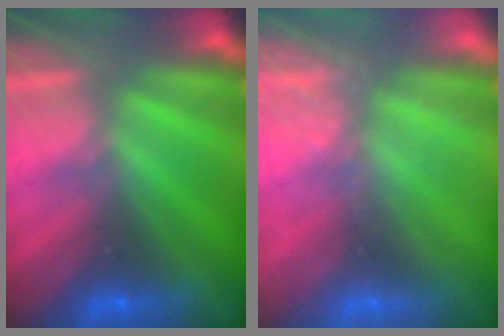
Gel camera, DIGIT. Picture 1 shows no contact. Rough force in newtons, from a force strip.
{"total": 2.6}